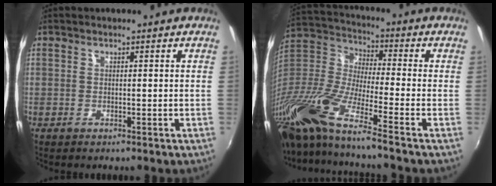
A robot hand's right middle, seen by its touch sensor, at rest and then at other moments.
{"total": 18.6, "force": [-13.9, 0.4, 12.4], "torque": [-0.239, -0.046, -0.278]}